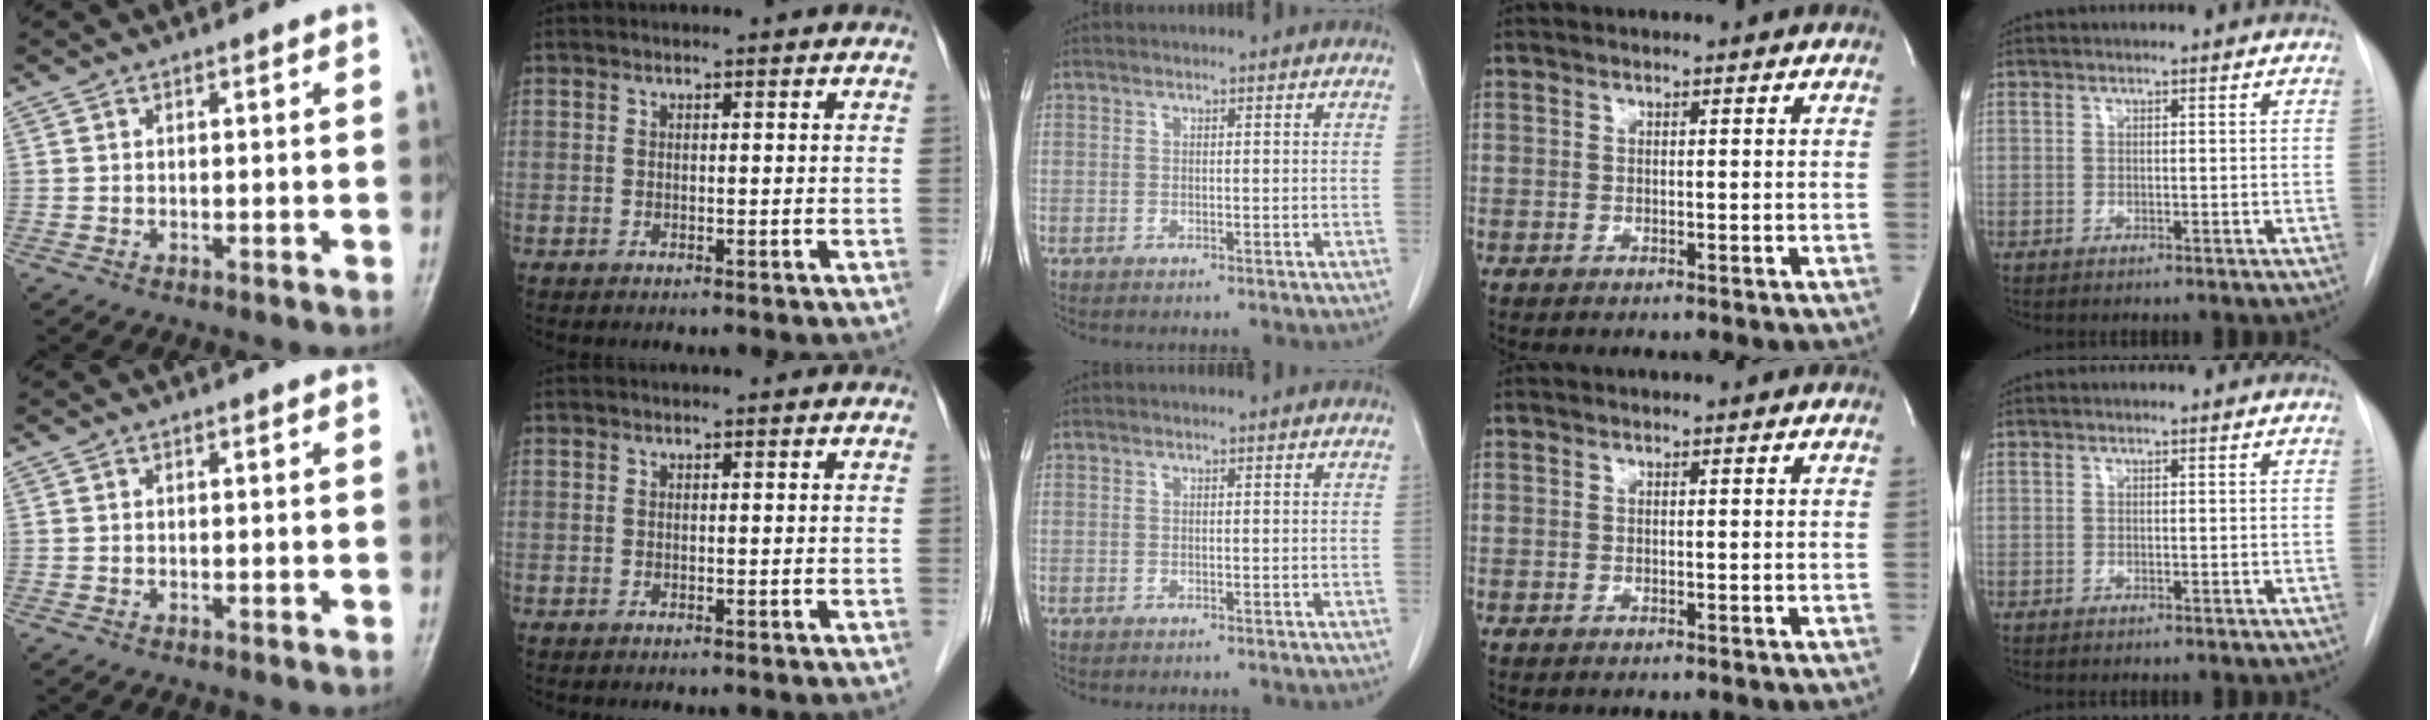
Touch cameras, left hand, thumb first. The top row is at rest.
{}